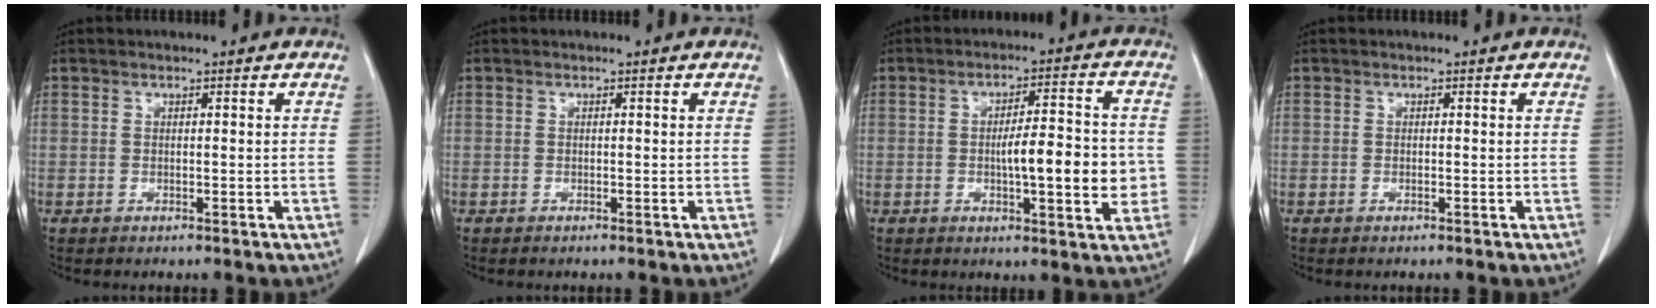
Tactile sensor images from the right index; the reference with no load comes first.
{"total": 0.0}
{"total": 10.0, "force": [-1.3, 2.1, 9.7], "torque": [-0.144, 0.010, -0.018]}
{"total": 0.0}